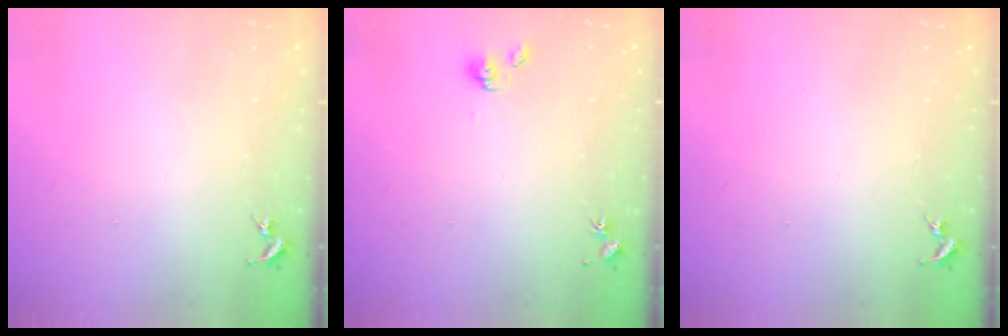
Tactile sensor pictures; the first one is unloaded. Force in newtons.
{"total": 6.0, "press": 5.6, "slide": 2.1}
{"total": 0.0}